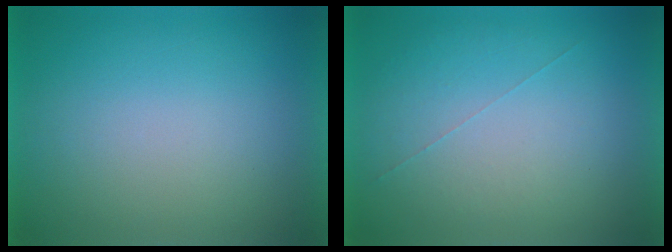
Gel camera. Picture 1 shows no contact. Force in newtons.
{"total": 1.0}